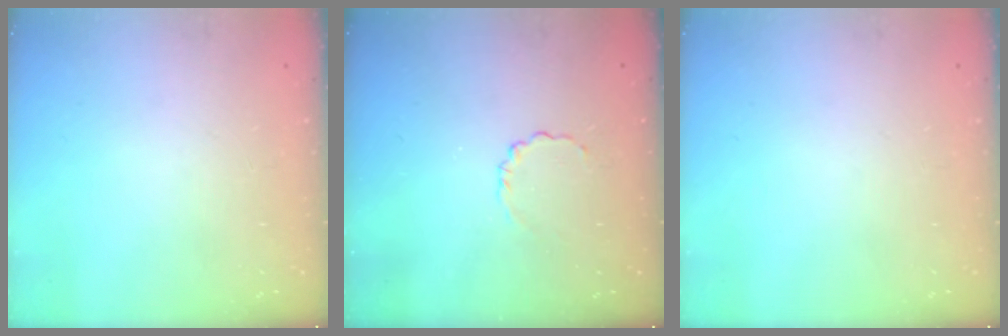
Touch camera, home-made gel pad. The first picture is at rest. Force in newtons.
{"total": 3.1, "press": 2.9, "slide": 1.1}
{"total": 0.0}